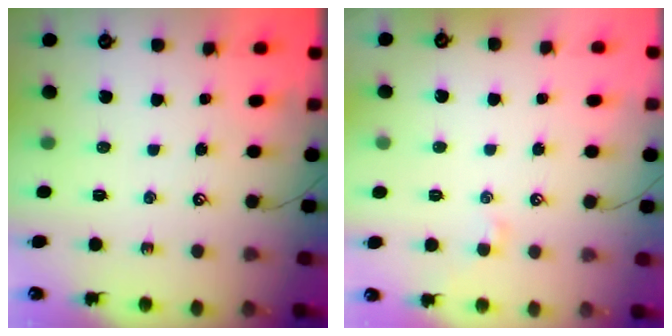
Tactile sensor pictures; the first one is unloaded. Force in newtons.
{"total": 0.6, "press": 0.3, "slide": 0.5}